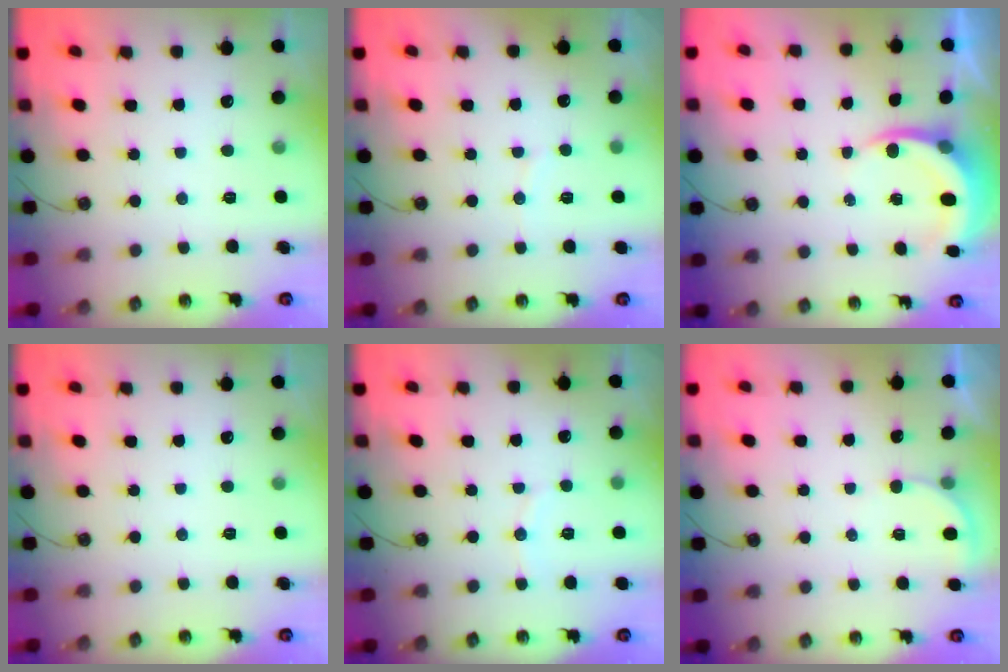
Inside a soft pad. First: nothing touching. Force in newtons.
{"total": 4.0, "press": 3.9, "slide": 0.3}
{"total": 5.0, "press": 4.9, "slide": 0.7}
{"total": 0.0}
{"total": 4.5, "press": 4.4, "slide": 0.9}
{"total": 3.4, "press": 3.4, "slide": 0.2}